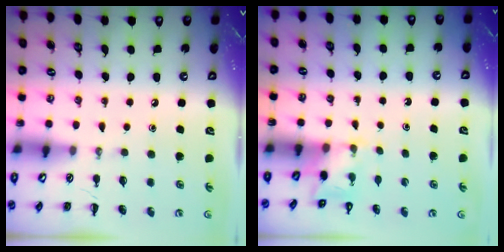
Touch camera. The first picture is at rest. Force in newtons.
{"total": 2.7, "press": 2.6, "slide": 0.9}